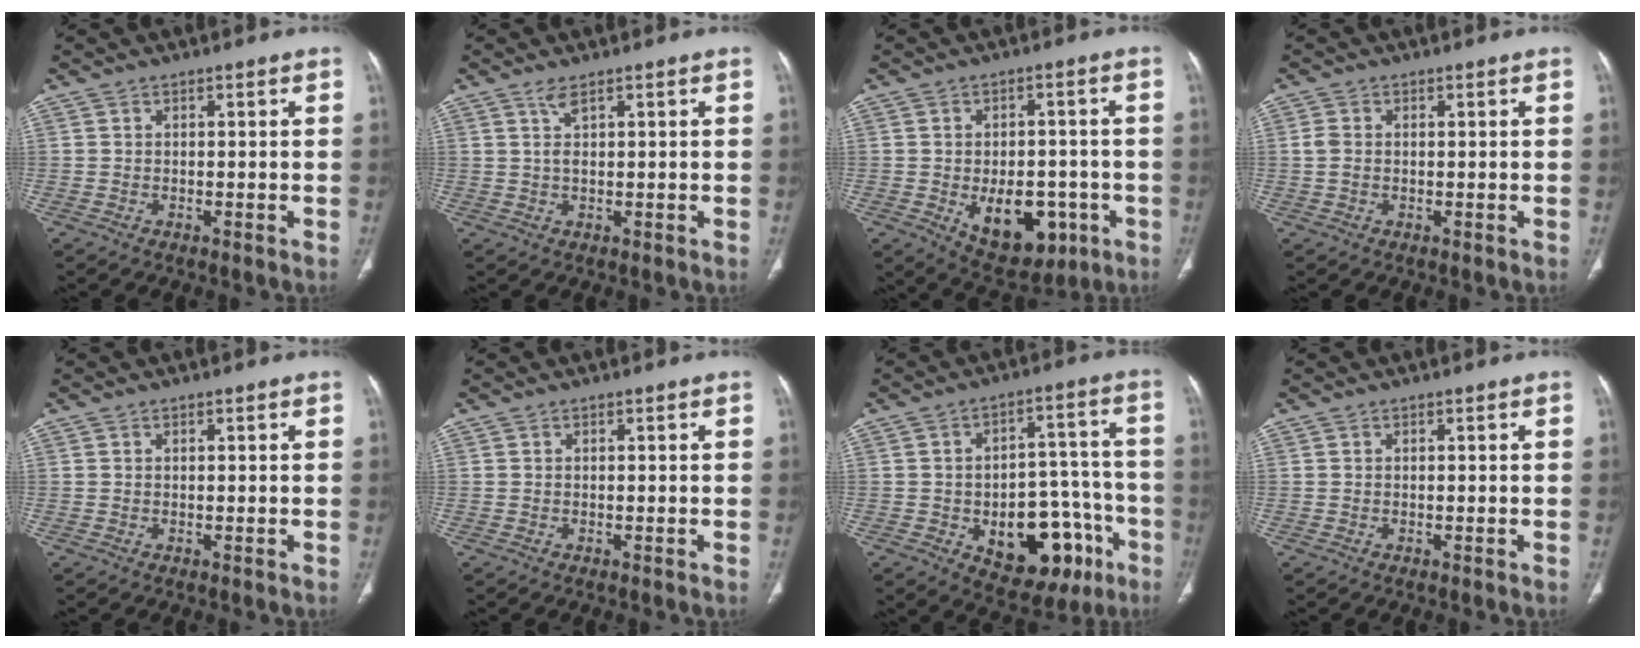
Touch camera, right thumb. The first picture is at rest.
{"total": 2.0, "force": [1.2, 0.4, 1.5], "torque": [-0.032, 0.001, 0.030]}
{"total": 13.4, "force": [-4.2, 8.3, 9.8], "torque": [-0.104, 0.016, -0.039]}
{"total": 2.0, "force": [0.2, 1.5, 1.4], "torque": [-0.036, 0.005, 0.003]}
{"total": 0.0}
{"total": 0.0}
{"total": 18.3, "force": [-6.7, 10.8, 13.1], "torque": [-0.139, 0.052, -0.076]}
{"total": 0.0}